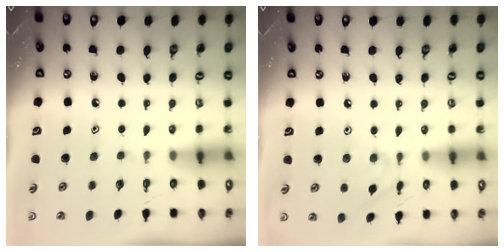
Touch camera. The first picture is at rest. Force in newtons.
{"total": 4.2, "press": 4.2, "slide": 0.4}